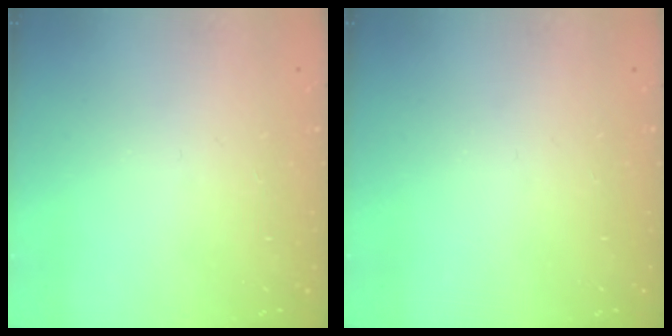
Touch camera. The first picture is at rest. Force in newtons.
{"total": 0.0}